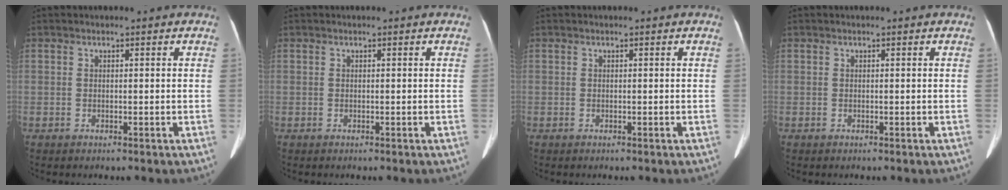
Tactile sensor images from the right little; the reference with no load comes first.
{"total": 0.0}
{"total": 0.0}
{"total": 0.0}